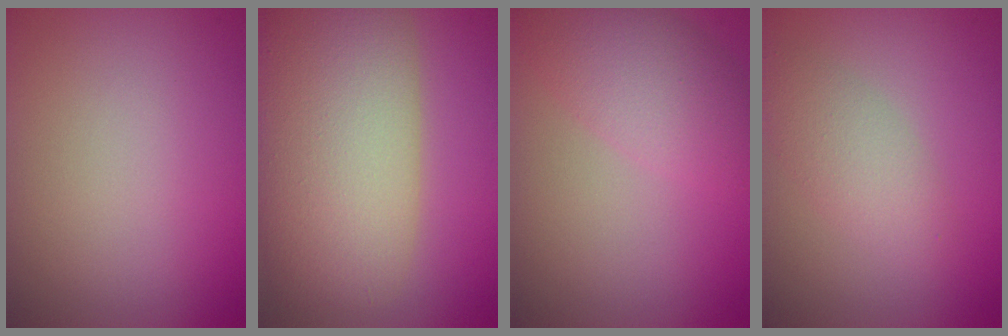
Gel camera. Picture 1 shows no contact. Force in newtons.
{"total": 12.4, "press": 12.4, "slide": 0.6}
{"total": 4.8, "press": 4.8, "slide": 0.3}
{"total": 2.9, "press": 2.9, "slide": 0.1}